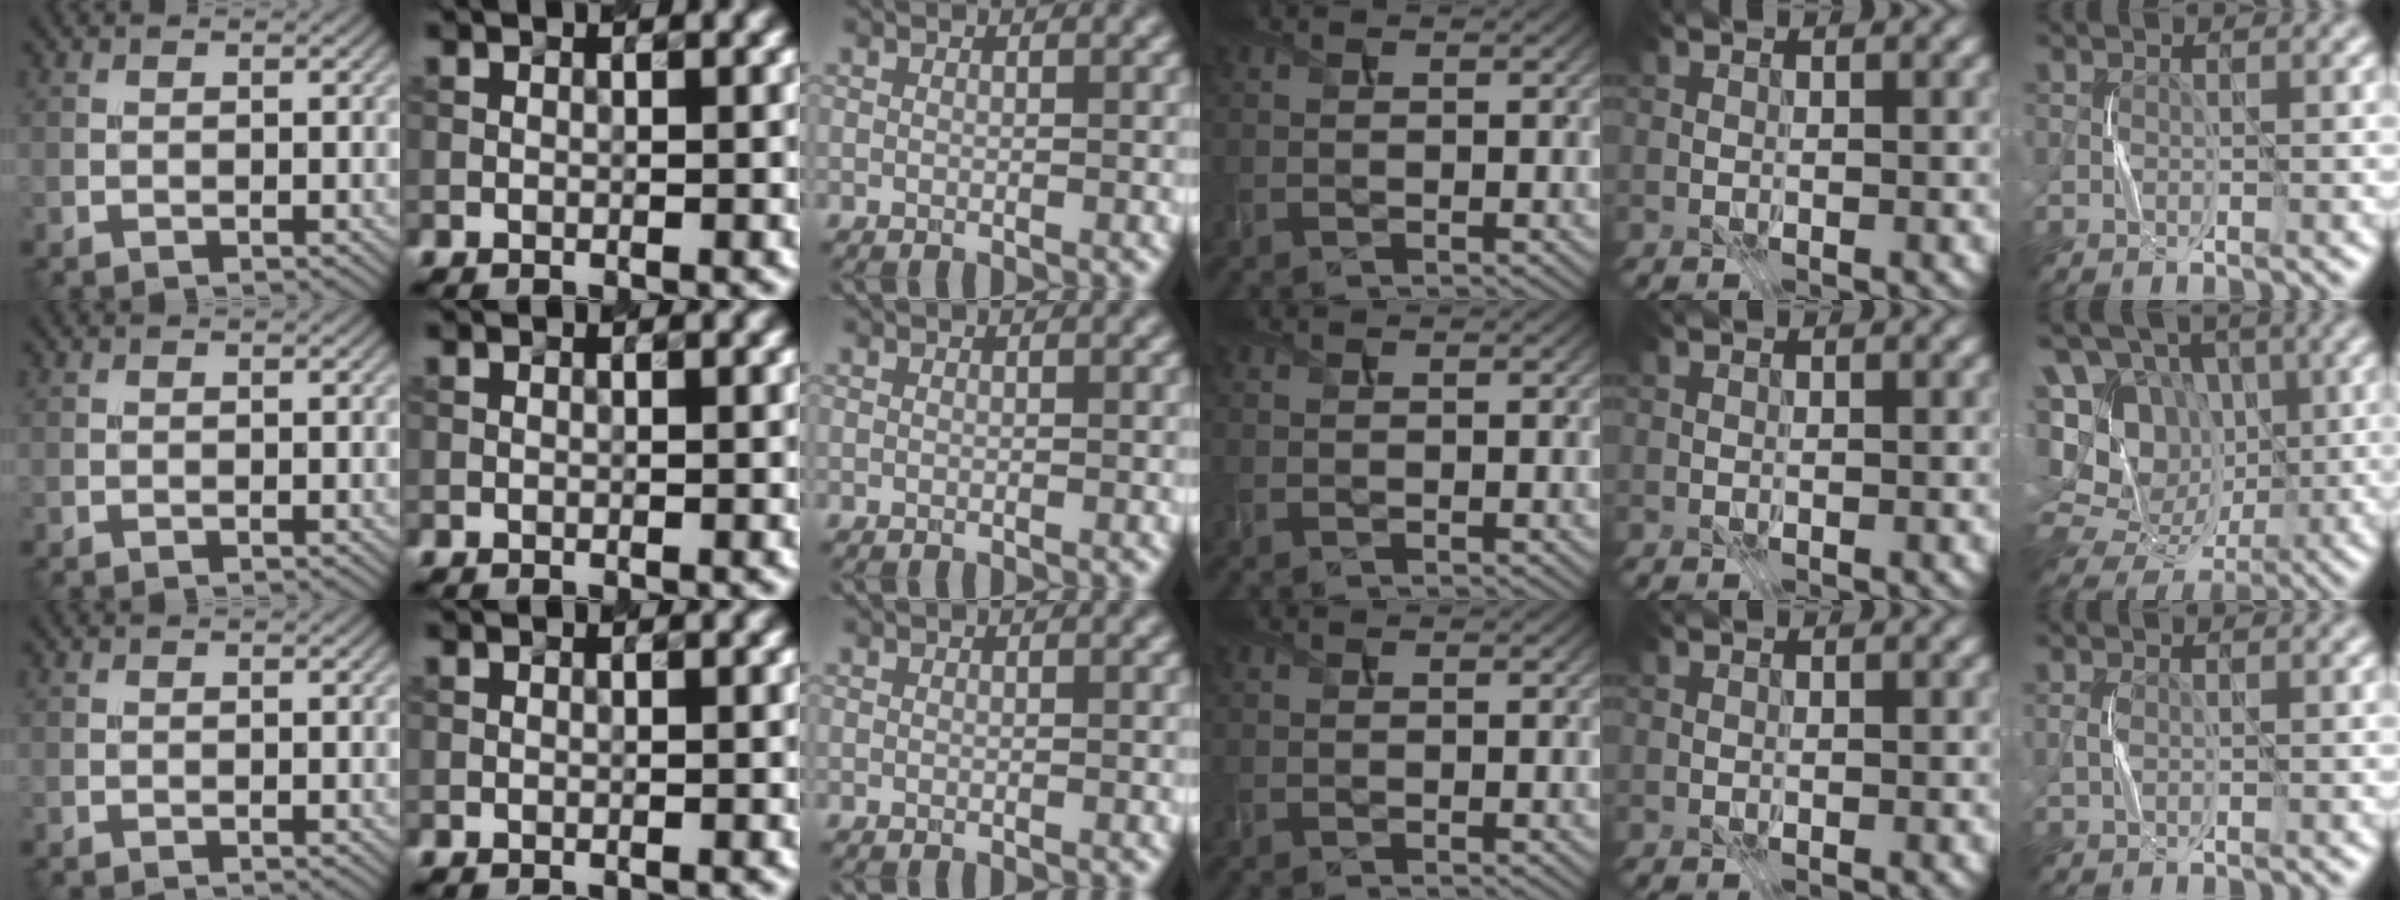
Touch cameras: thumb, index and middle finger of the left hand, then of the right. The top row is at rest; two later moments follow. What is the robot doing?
{"motion": "press", "object": "stapler"}